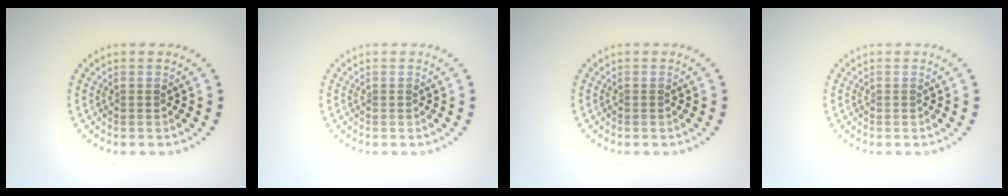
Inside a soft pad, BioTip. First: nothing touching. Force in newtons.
{"total": 0.0}
{"total": 0.0}
{"total": 0.0}